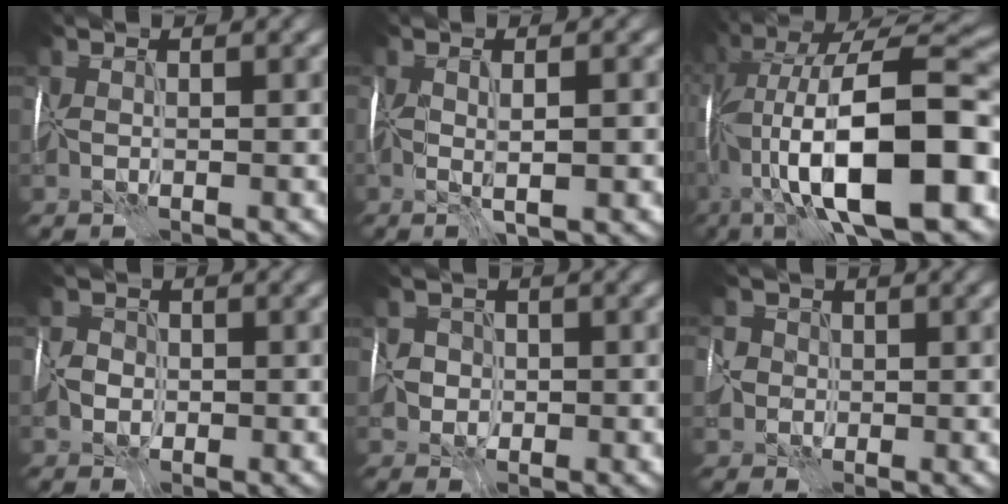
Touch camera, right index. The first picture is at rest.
{"total": 2.1, "force": [-0.8, 0.2, 1.9], "torque": [-0.035, -0.003, -0.014]}
{"total": 16.4, "force": [-4.7, 4.8, 14.9], "torque": [-0.242, 0.021, -0.080]}
{"total": 3.9, "force": [-1.2, 3.3, 1.7], "torque": [-0.019, 0.011, -0.041]}
{"total": 3.5, "force": [-0.9, 3.2, 1.1], "torque": [0.000, 0.015, -0.031]}
{"total": 4.4, "force": [-0.5, 4.2, 1.4], "torque": [-0.020, 0.017, -0.024]}